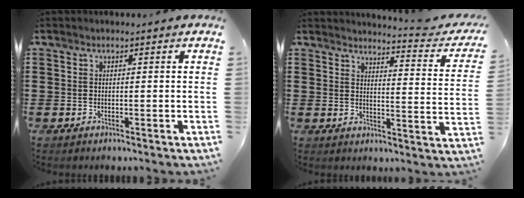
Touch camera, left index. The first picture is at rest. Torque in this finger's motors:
{"motor_torque": [-0.68, -1.46, 0.19, 0.03]}